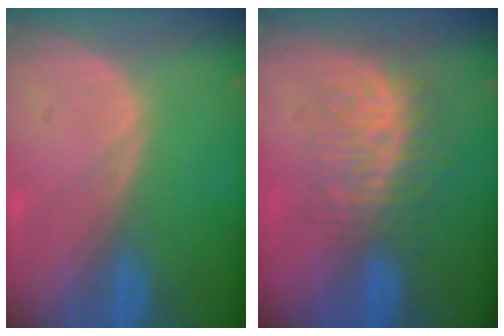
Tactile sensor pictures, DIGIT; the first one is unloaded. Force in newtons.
{"total": 8.5, "press": 7.4, "slide": 4.3}